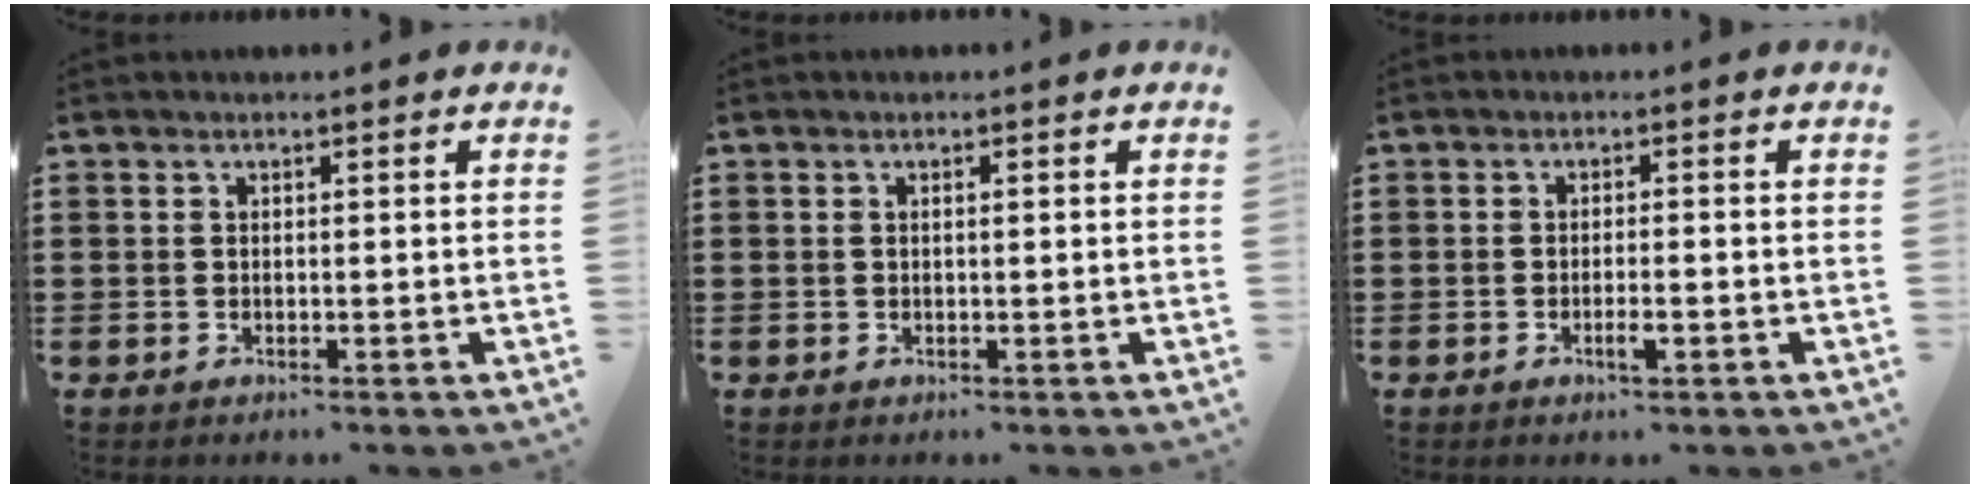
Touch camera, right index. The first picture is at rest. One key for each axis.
{"total": 0.8, "fx": 0.1, "fy": 0.1, "fz": 0.7, "tx": -0.014, "ty": 0.000, "tz": 0.002}
{"total": 2.2, "fx": -1.0, "fy": 0.4, "fz": 1.9, "tx": -0.033, "ty": 0.001, "tz": -0.017}